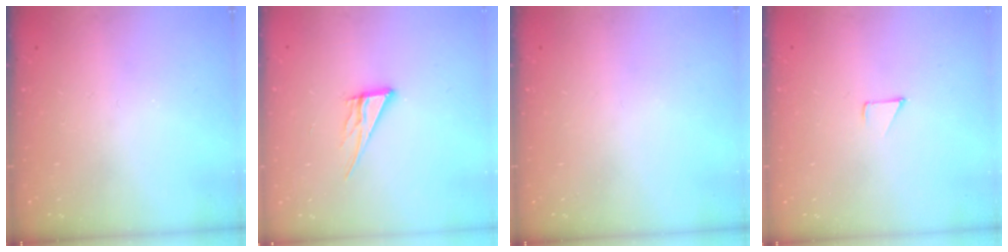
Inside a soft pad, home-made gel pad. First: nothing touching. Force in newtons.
{"total": 9.3, "press": 9.2, "slide": 0.9}
{"total": 0.0}
{"total": 3.3, "press": 3.3, "slide": 0.3}